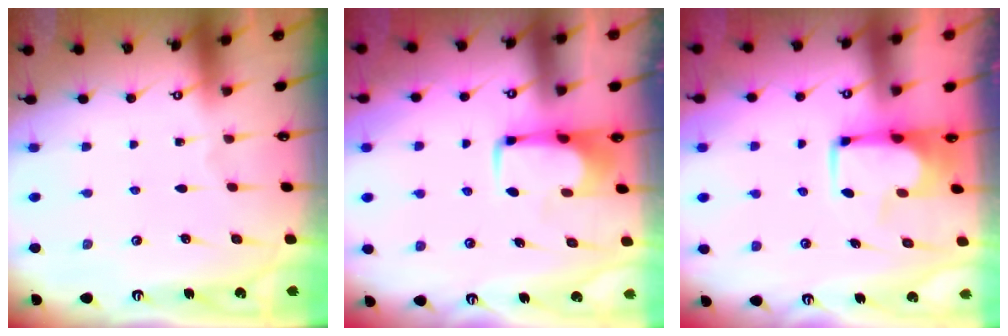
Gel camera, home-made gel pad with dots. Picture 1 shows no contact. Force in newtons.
{"total": 1.6, "press": 1.5, "slide": 0.5}
{"total": 2.2, "press": 2.2, "slide": 0.5}